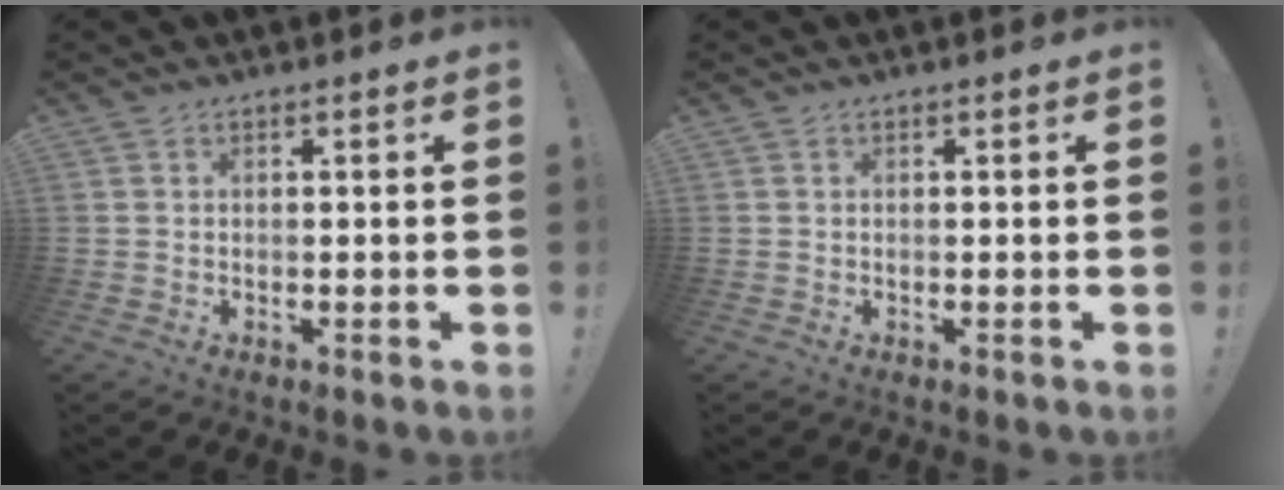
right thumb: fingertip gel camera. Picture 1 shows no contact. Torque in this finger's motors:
{"motor_torque": [-0.01, 0.01, 0.00, 0.00, 0.00]}